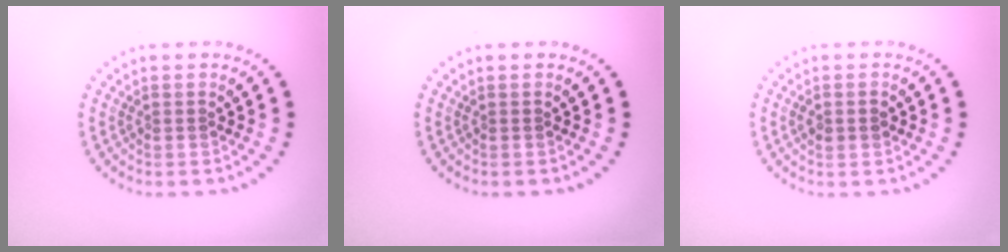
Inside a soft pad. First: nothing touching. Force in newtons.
{"total": 0.0}
{"total": 0.9, "press": 0.9, "slide": 0.1}